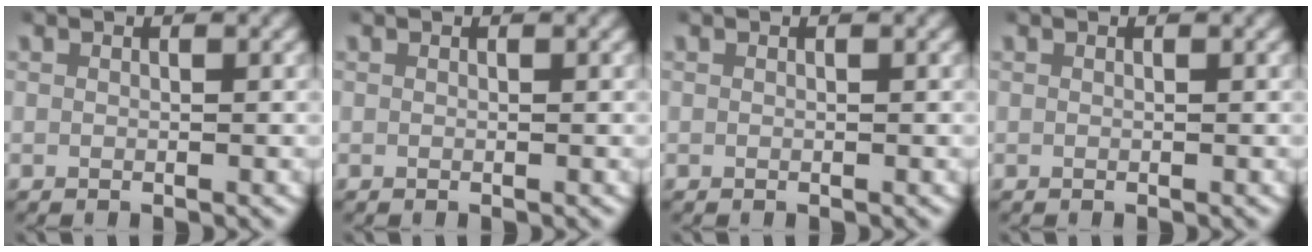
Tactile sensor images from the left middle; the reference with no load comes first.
{"total": 0.0}
{"total": 0.0}
{"total": 0.0}